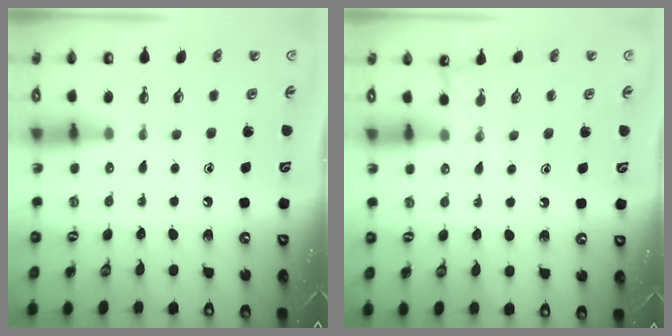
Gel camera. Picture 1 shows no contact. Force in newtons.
{"total": 2.1, "press": 2.1, "slide": 0.3}